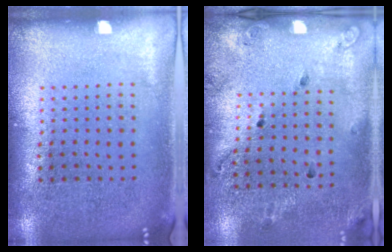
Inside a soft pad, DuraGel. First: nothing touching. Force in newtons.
{"total": 1.8, "press": 1.2, "slide": 1.3}